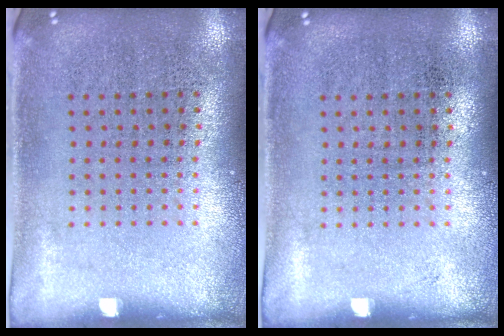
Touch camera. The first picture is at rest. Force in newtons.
{"total": 0.0}